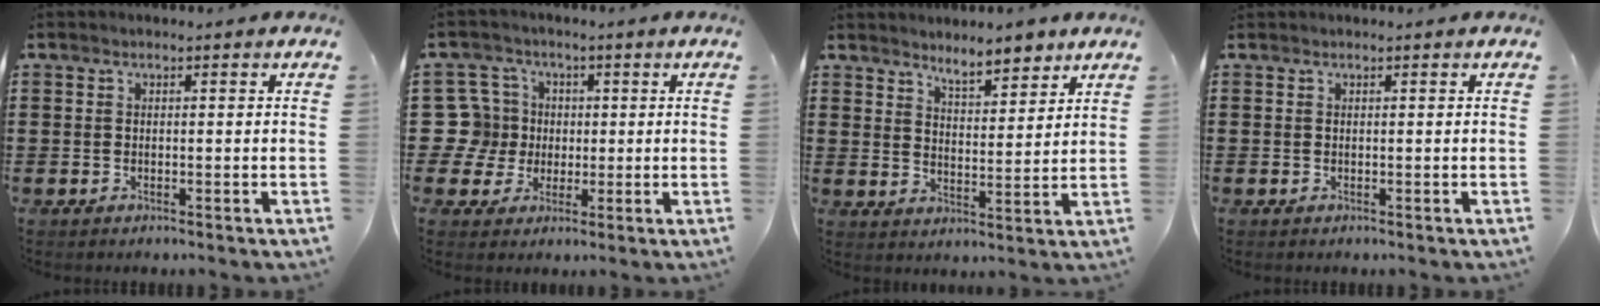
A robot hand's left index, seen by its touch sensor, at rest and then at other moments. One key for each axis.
{"total": 9.1, "fx": 0.4, "fy": 8.7, "fz": 2.5, "tx": -0.100, "ty": 0.013, "tz": 0.010}
{"total": 5.3, "fx": 5.0, "fy": 1.1, "fz": 1.5, "tx": -0.037, "ty": -0.016, "tz": 0.091}
{"total": 0.0}